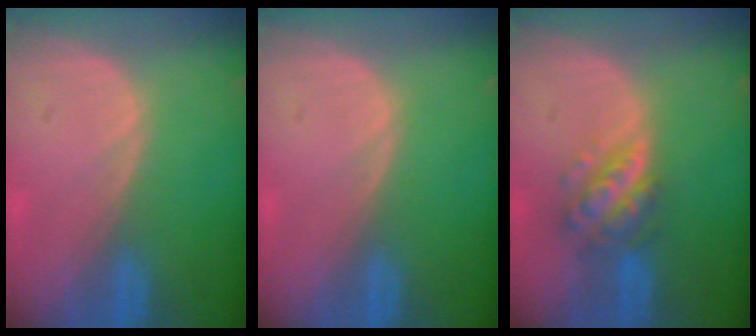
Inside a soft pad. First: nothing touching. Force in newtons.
{"total": 0.0}
{"total": 5.9, "press": 5.3, "slide": 2.6}